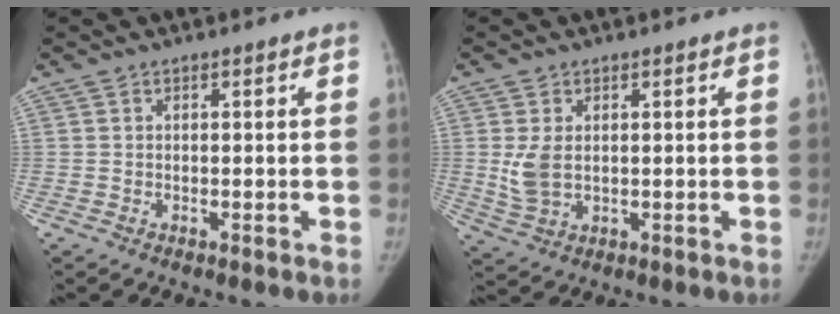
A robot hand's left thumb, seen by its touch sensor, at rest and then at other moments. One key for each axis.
{"total": 5.3, "fx": 0.8, "fy": 3.5, "fz": 3.9, "tx": -0.081, "ty": -0.007, "tz": 0.025}